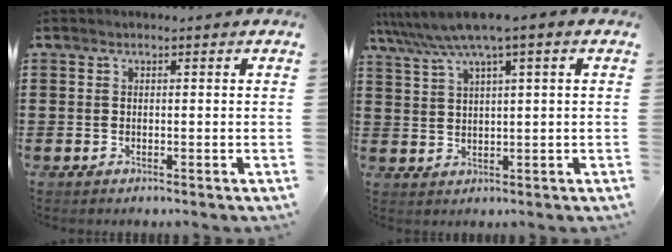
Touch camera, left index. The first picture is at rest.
{"total": 5.4, "force": [3.4, -0.1, 4.2], "torque": [-0.091, -0.009, 0.056]}